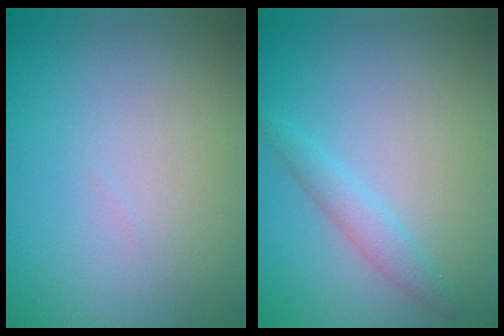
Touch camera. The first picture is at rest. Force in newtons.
{"total": 1.9, "press": 1.9, "slide": 0.1}